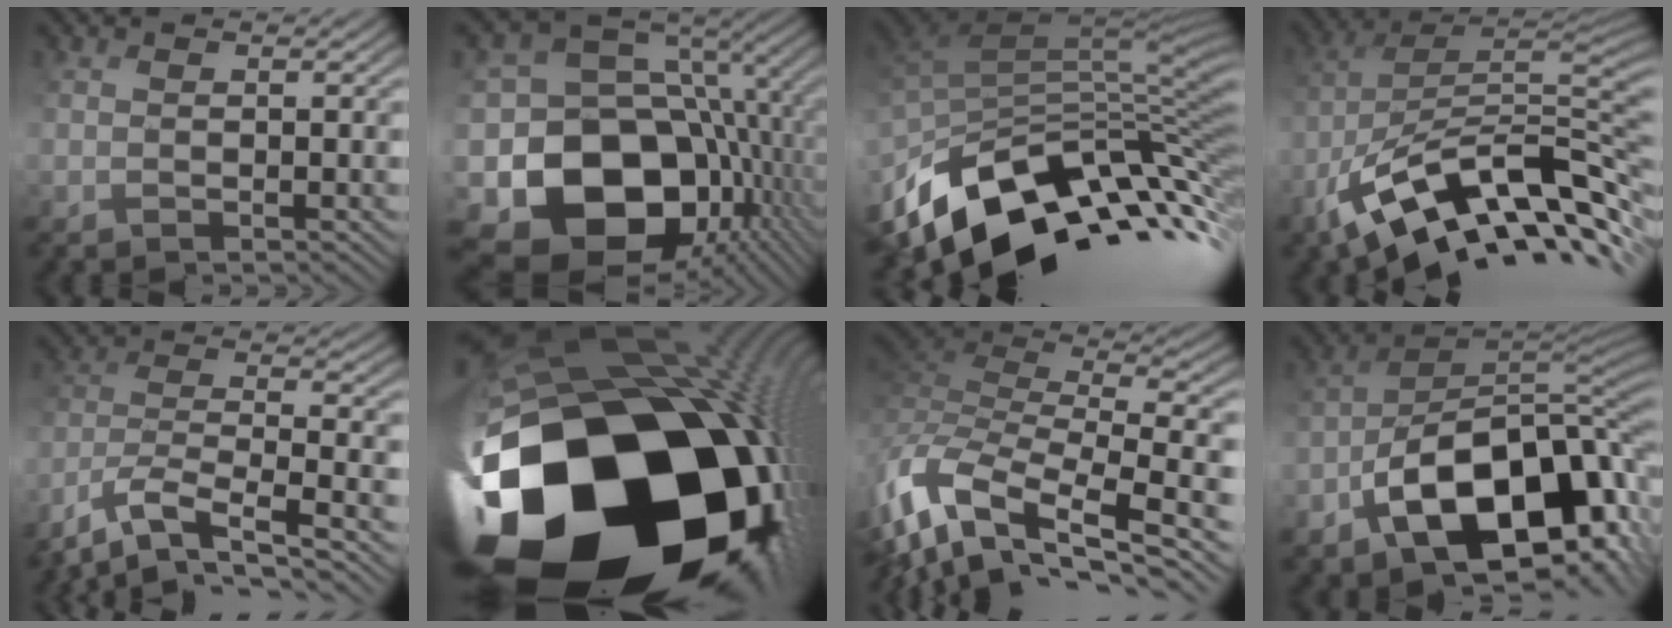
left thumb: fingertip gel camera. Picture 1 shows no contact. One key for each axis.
{"total": 18.9, "fx": -4.6, "fy": 14.9, "fz": 10.5, "tx": -0.229, "ty": -0.034, "tz": -0.047}
{"total": 14.3, "fx": -8.1, "fy": 6.9, "fz": 9.5, "tx": -0.215, "ty": -0.015, "tz": -0.137}
{"total": 14.3, "fx": -7.7, "fy": 5.8, "fz": 10.6, "tx": -0.203, "ty": -0.004, "tz": -0.134}
{"total": 12.6, "fx": -9.8, "fy": 3.7, "fz": 6.8, "tx": -0.172, "ty": -0.014, "tz": -0.164}
{"total": 23.3, "fx": -9.0, "fy": 16.7, "fz": 13.5, "tx": -0.222, "ty": -0.086, "tz": -0.107}
{"total": 12.9, "fx": -6.3, "fy": 6.3, "fz": 9.3, "tx": -0.269, "ty": 0.001, "tz": -0.108}
{"total": 15.1, "fx": -7.3, "fy": 8.1, "fz": 10.4, "tx": -0.172, "ty": -0.032, "tz": -0.121}